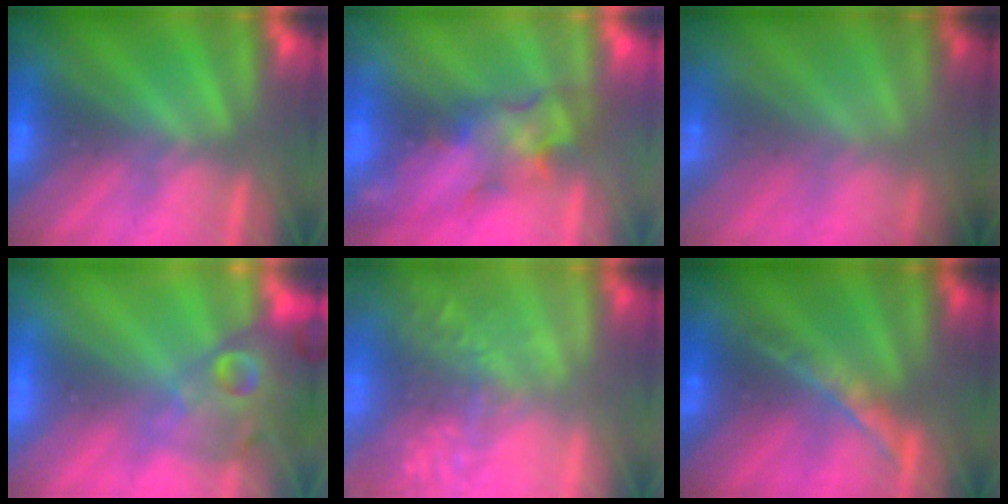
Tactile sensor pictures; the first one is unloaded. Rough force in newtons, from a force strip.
{"total": 3.5}
{"total": 5.6}
{"total": 11.2}
{"total": 7.4}
{"total": 1.4}